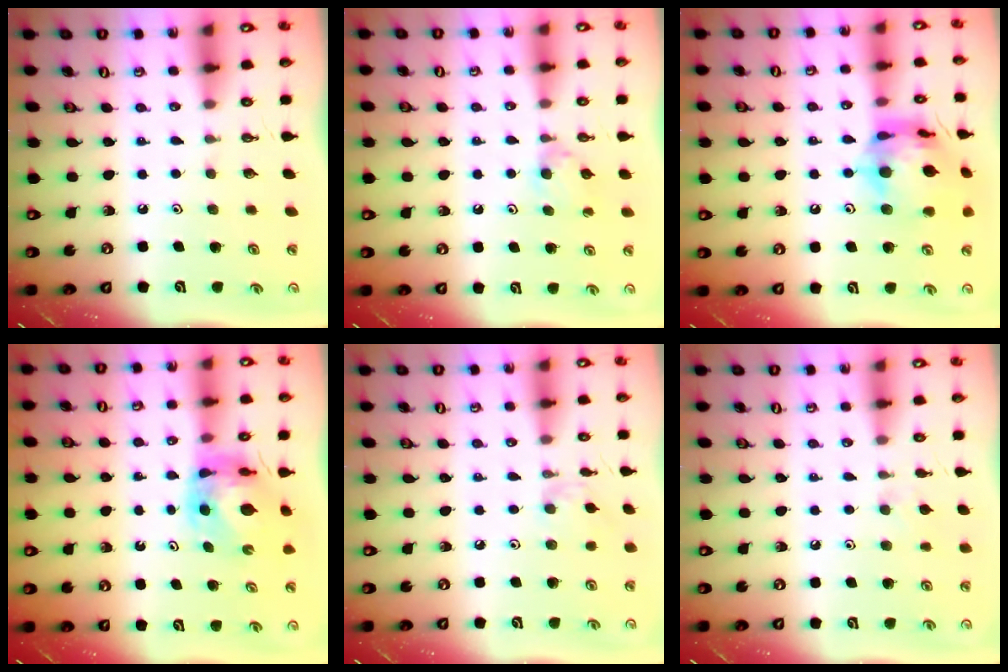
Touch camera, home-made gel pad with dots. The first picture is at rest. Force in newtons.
{"total": 6.1, "press": 6.0, "slide": 0.9}
{"total": 18.0, "press": 17.9, "slide": 2.0}
{"total": 7.0, "press": 7.0, "slide": 0.7}
{"total": 3.6, "press": 3.5, "slide": 0.6}
{"total": 3.7, "press": 3.6, "slide": 0.6}